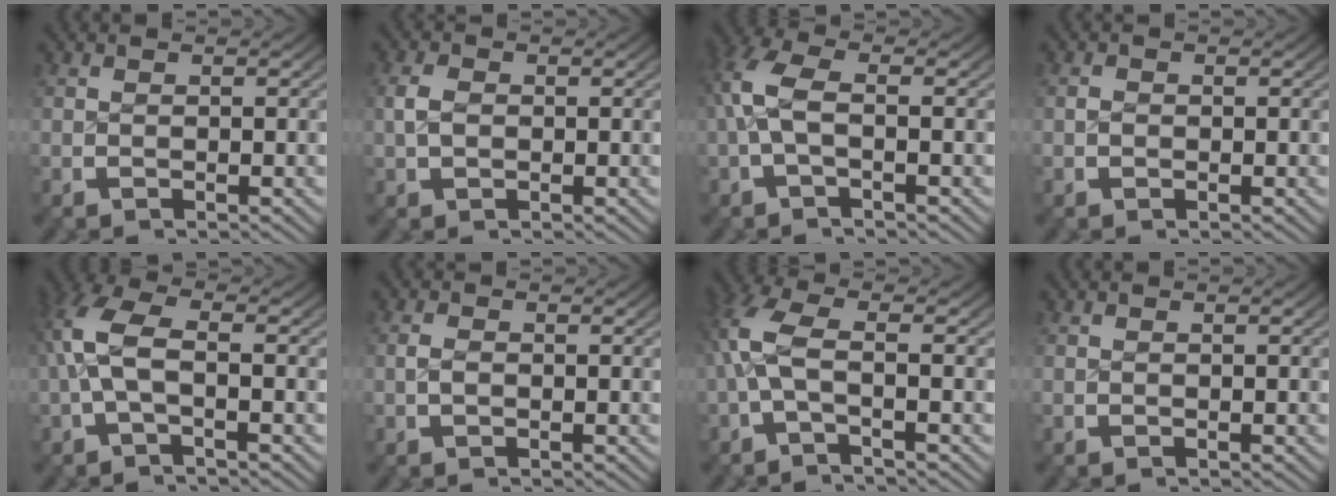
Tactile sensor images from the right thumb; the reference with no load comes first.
{"total": 2.2, "force": [0.0, 1.6, 1.4], "torque": [-0.036, -0.005, 0.003]}
{"total": 4.4, "force": [0.0, 2.3, 3.7], "torque": [-0.100, -0.004, 0.004]}
{"total": 0.6, "force": [-0.2, 0.5, 0.2], "torque": [-0.008, -0.006, -0.004]}
{"total": 5.3, "force": [0.0, 2.8, 4.5], "torque": [-0.114, -0.005, 0.004]}
{"total": 1.1, "force": [-0.2, 0.7, 0.8], "torque": [-0.023, -0.006, -0.002]}
{"total": 4.4, "force": [-0.3, 2.1, 3.9], "torque": [-0.106, -0.006, -0.002]}
{"total": 0.0}